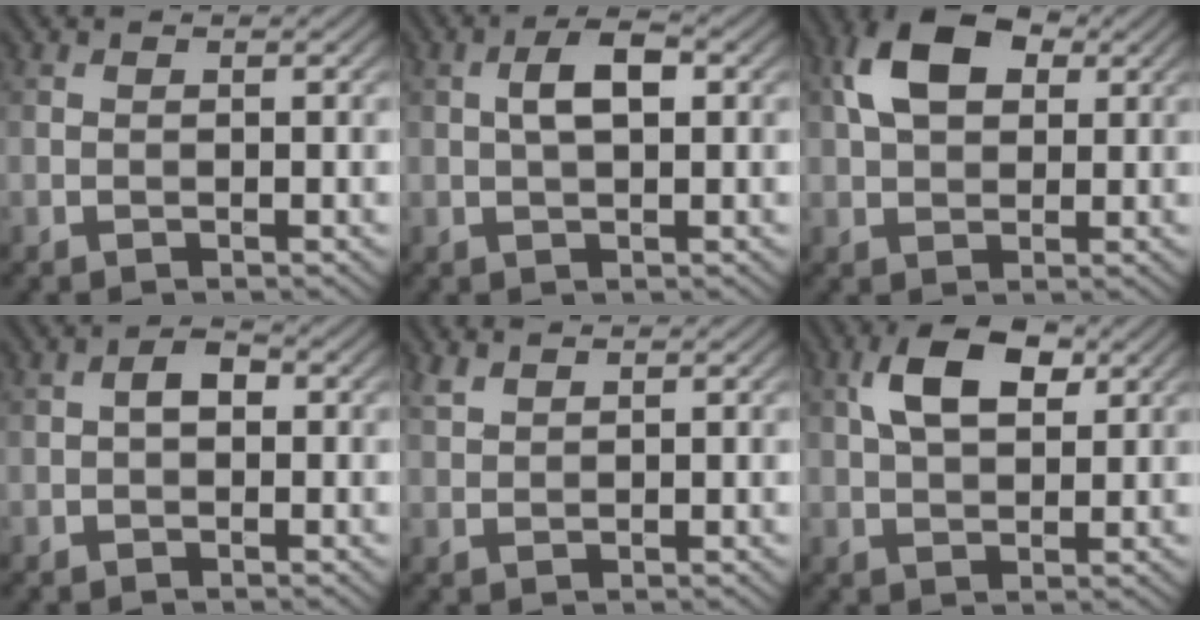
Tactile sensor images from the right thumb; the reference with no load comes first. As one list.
[{"total": 3.9, "force": [0.7, 1.7, 3.5], "torque": [-0.069, 0.008, 0.008]}, {"total": 8.1, "force": [2.5, 5.1, 5.8], "torque": [-0.122, 0.015, 0.039]}, {"total": 2.1, "force": [-0.1, 1.4, 1.6], "torque": [-0.027, 0.005, -0.007]}, {"total": 1.6, "force": [1.4, 0.5, 0.7], "torque": [-0.023, 0.003, 0.035]}, {"total": 7.0, "force": [2.6, 3.7, 5.4], "torque": [-0.106, 0.008, 0.041]}]